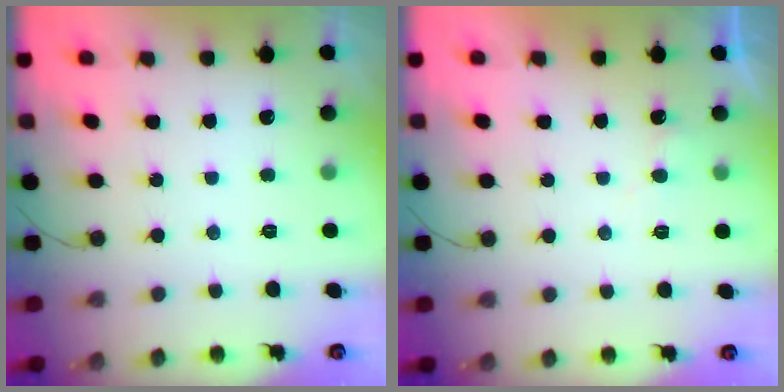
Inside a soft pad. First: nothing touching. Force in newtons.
{"total": 4.2, "press": 4.2, "slide": 0.3}